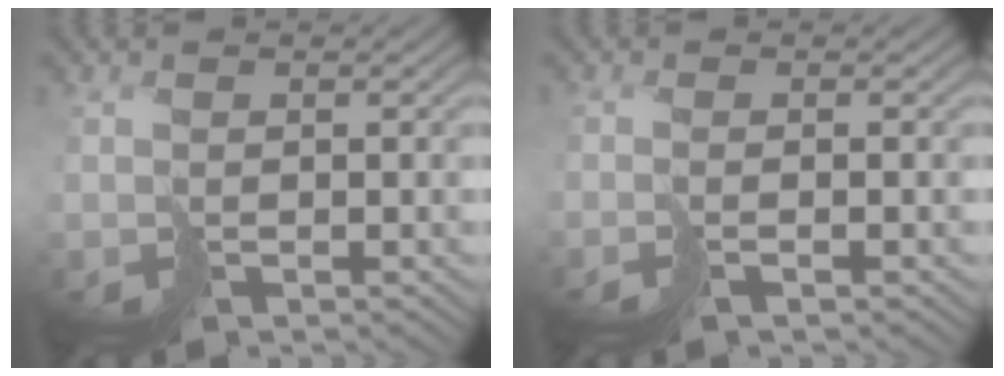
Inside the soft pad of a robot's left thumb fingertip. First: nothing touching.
{"total": 2.0, "force": [-0.9, 0.4, 1.7], "torque": [-0.031, 0.000, -0.027]}